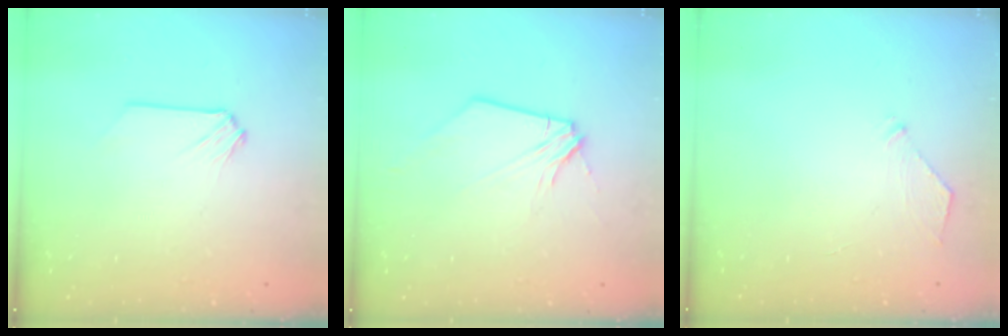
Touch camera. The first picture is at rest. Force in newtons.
{"total": 2.9, "press": 2.8, "slide": 0.5}
{"total": 4.1, "press": 4.1, "slide": 0.5}